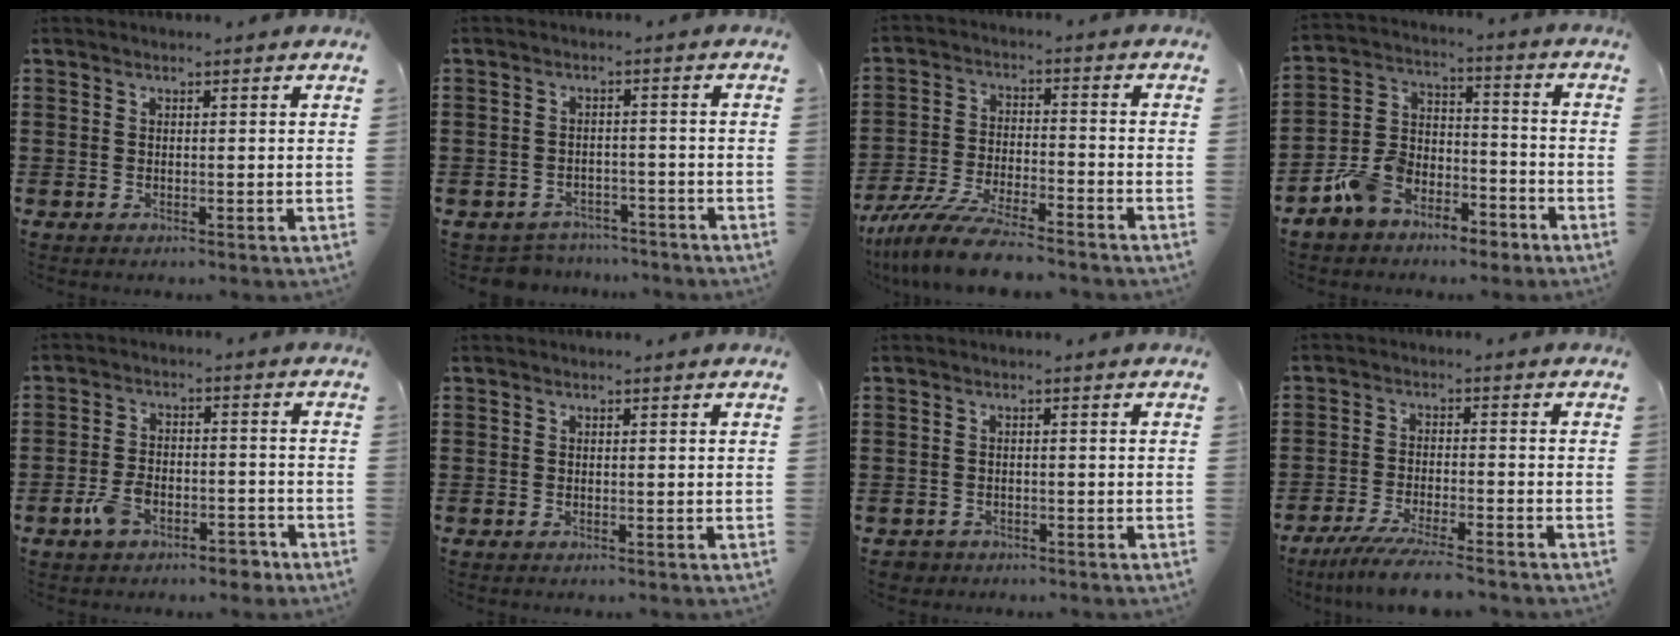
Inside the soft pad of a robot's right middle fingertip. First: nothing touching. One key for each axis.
{"total": 3.1, "fx": -3.0, "fy": 0.7, "fz": -0.3, "tx": -0.004, "ty": 0.001, "tz": -0.067}
{"total": 8.6, "fx": -7.8, "fy": 0.7, "fz": 3.8, "tx": -0.081, "ty": 0.005, "tz": -0.153}
{"total": 8.0, "fx": -6.4, "fy": 4.2, "fz": 2.3, "tx": -0.061, "ty": 0.024, "tz": -0.128}
{"total": 5.9, "fx": -4.2, "fy": 2.4, "fz": 3.4, "tx": -0.072, "ty": 0.011, "tz": -0.080}
{"total": 0.0}
{"total": 1.2, "fx": -1.0, "fy": 0.5, "fz": -0.1, "tx": -0.003, "ty": 0.002, "tz": -0.024}
{"total": 5.7, "fx": -5.0, "fy": 0.0, "fz": 2.7, "tx": -0.062, "ty": -0.019, "tz": -0.097}